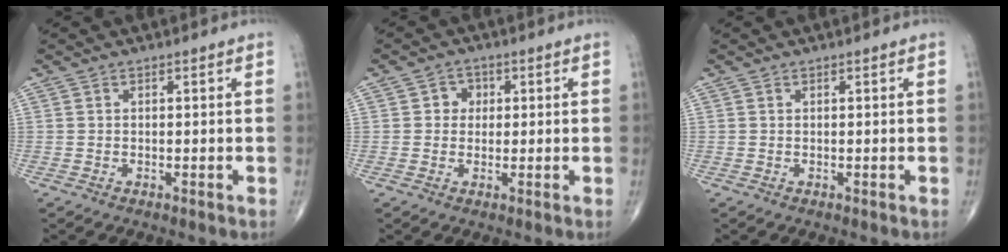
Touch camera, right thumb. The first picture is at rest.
{"total": 3.1, "force": [0.5, 2.8, 1.1], "torque": [0.006, 0.005, 0.001]}
{"total": 0.0}